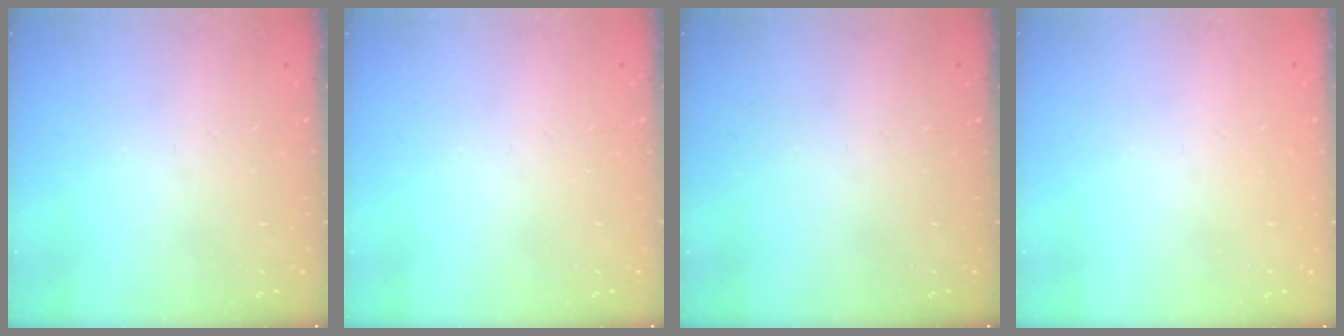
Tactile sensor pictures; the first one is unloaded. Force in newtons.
{"total": 0.0}
{"total": 0.0}
{"total": 0.7, "press": 0.7, "slide": 0.1}